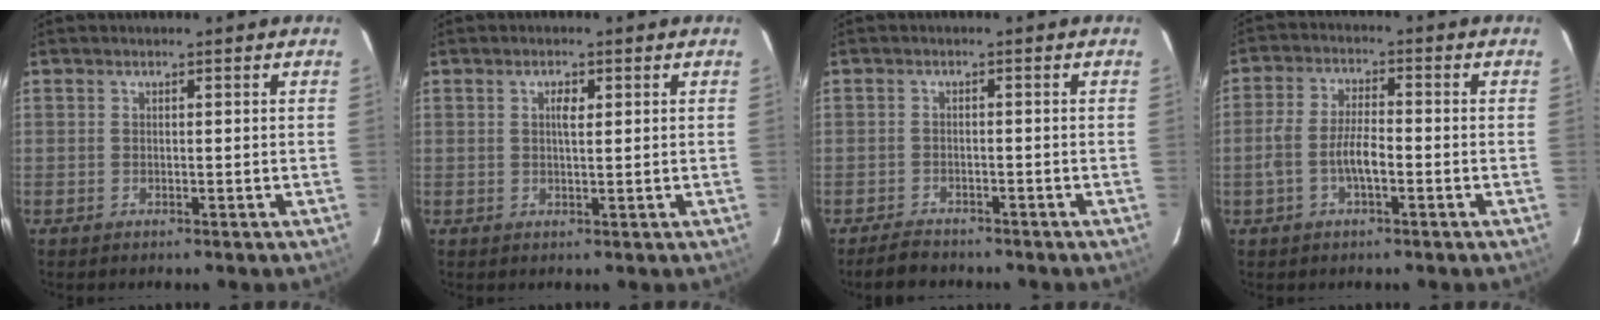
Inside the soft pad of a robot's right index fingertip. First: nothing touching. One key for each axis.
{"total": 2.2, "fx": 0.7, "fy": 0.8, "fz": 1.9, "tx": -0.032, "ty": 0.003, "tz": 0.012}
{"total": 3.6, "fx": -3.2, "fy": 1.6, "fz": 0.6, "tx": -0.020, "ty": 0.003, "tz": -0.051}
{"total": 6.0, "fx": -2.0, "fy": 2.0, "fz": 5.3, "tx": -0.111, "ty": 0.008, "tz": -0.038}